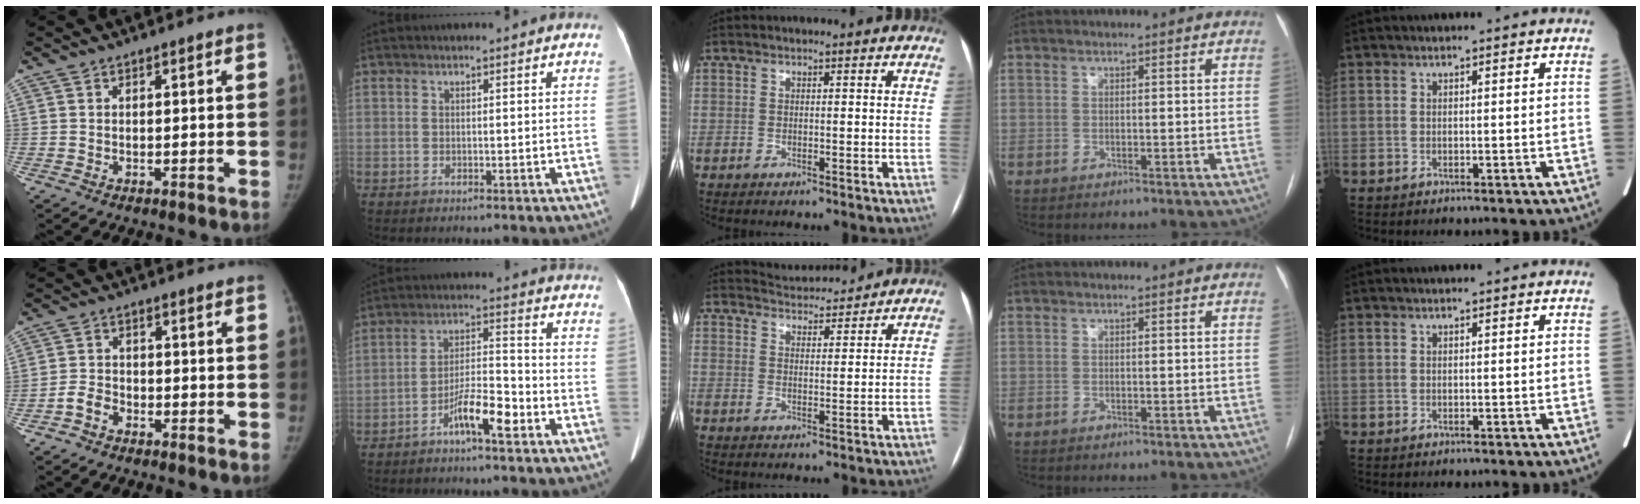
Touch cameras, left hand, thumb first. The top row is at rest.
{"thumb": {"total": 3.0, "force": [-1.6, 2.1, 1.4], "torque": [-0.021, 0.015, -0.032]}, "index": {"total": 7.0, "force": [-4.3, 1.0, 5.5], "torque": [-0.105, 0.009, -0.076]}, "middle": {"total": 5.5, "force": [5.5, 0.4, -0.2], "torque": [-0.008, 0.012, 0.082]}}